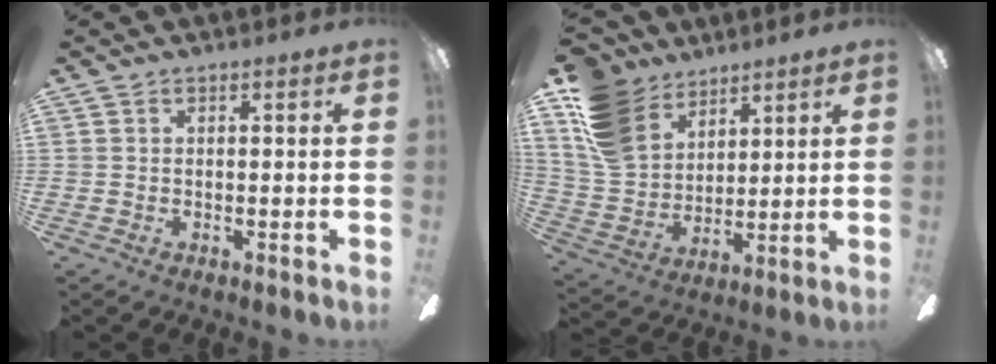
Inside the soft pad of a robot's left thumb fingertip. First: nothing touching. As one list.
[{"total": 16.3, "force": [9.9, 10.9, 7.0], "torque": [-0.180, -0.039, 0.197]}]